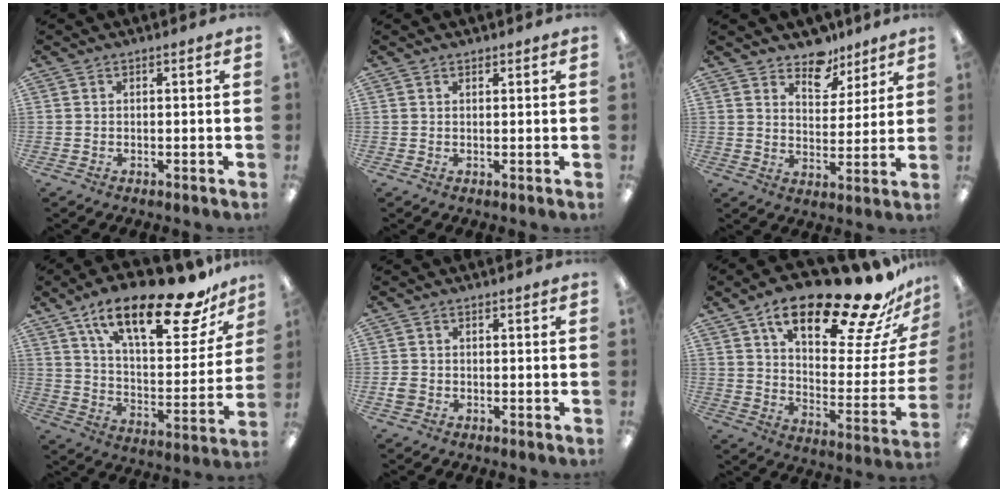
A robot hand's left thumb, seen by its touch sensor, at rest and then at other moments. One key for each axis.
{"total": 0.9, "fx": 0.8, "fy": 0.4, "fz": 0.1, "tx": -0.003, "ty": 0.000, "tz": 0.015}
{"total": 8.9, "fx": 7.2, "fy": 4.7, "fz": 2.1, "tx": -0.022, "ty": -0.048, "tz": 0.131}
{"total": 23.8, "fx": 16.4, "fy": 7.9, "fz": 15.4, "tx": -0.235, "ty": -0.096, "tz": 0.268}
{"total": 1.9, "fx": -0.5, "fy": 1.7, "fz": 0.8, "tx": -0.013, "ty": 0.004, "tz": -0.008}
{"total": 26.9, "fx": 19.6, "fy": 7.9, "fz": 16.7, "tx": -0.235, "ty": -0.135, "tz": 0.311}